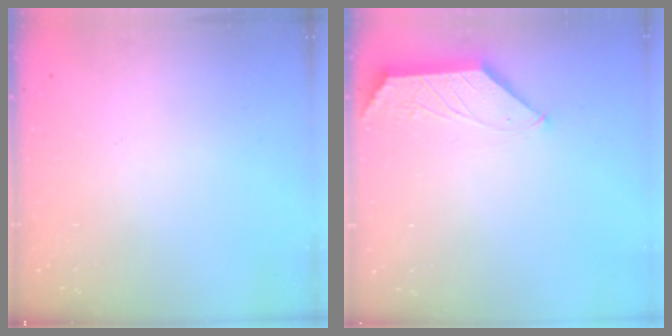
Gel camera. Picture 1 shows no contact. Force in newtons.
{"total": 1.6, "press": 1.6, "slide": 0.4}